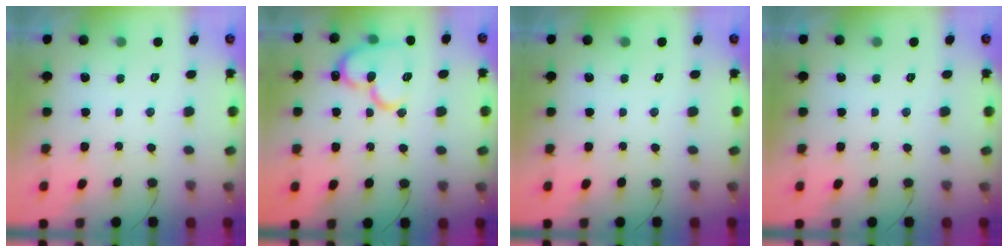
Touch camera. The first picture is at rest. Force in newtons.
{"total": 15.2, "press": 15.2, "slide": 1.5}
{"total": 0.0}
{"total": 0.0}